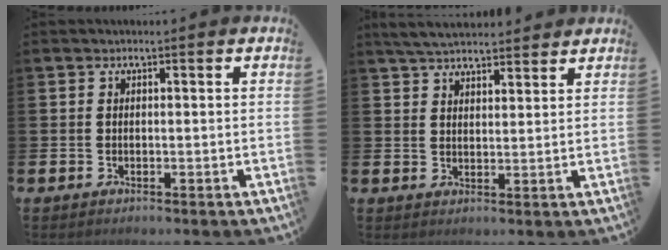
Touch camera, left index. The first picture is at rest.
{"total": 4.5, "force": [4.3, 0.9, 0.8], "torque": [-0.027, -0.016, 0.079]}